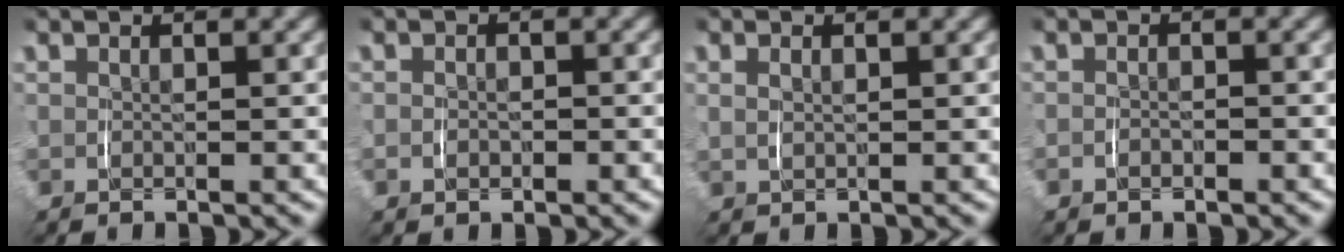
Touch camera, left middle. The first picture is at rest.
{"total": 0.8, "force": [-0.4, 0.6, 0.5], "torque": [-0.007, 0.000, -0.006]}
{"total": 0.9, "force": [0.5, 0.3, 0.6], "torque": [-0.012, 0.000, 0.012]}
{"total": 0.7, "force": [-0.6, 0.3, 0.3], "torque": [-0.006, 0.001, -0.011]}